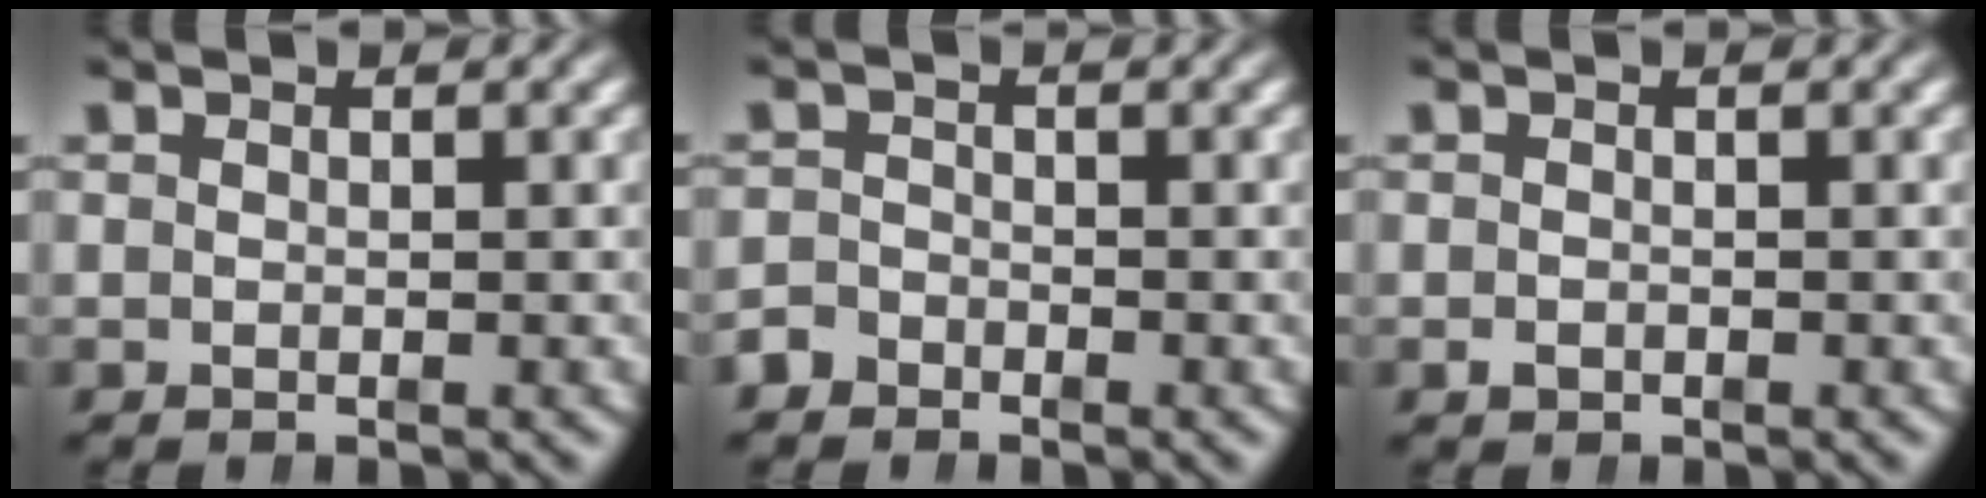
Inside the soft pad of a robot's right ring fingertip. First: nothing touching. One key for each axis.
{"total": 1.9, "fx": -1.7, "fy": 0.9, "fz": -0.1, "tx": 0.004, "ty": -0.011, "tz": -0.031}
{"total": 0.5, "fx": -0.5, "fy": 0.1, "fz": 0.2, "tx": -0.003, "ty": -0.007, "tz": -0.004}